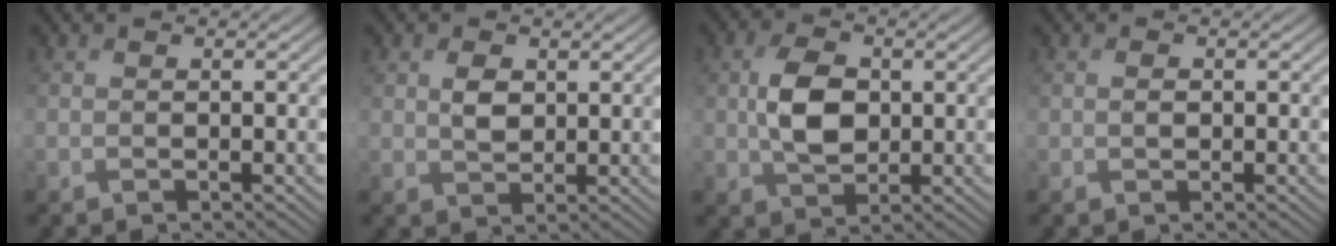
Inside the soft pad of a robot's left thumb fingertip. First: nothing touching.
{"total": 2.7, "force": [0.9, 1.8, 1.7], "torque": [-0.038, -0.003, 0.019]}
{"total": 5.7, "force": [0.4, 3.8, 4.2], "torque": [-0.091, 0.000, 0.008]}
{"total": 0.9, "force": [0.0, 0.6, 0.6], "torque": [-0.012, 0.000, -0.001]}